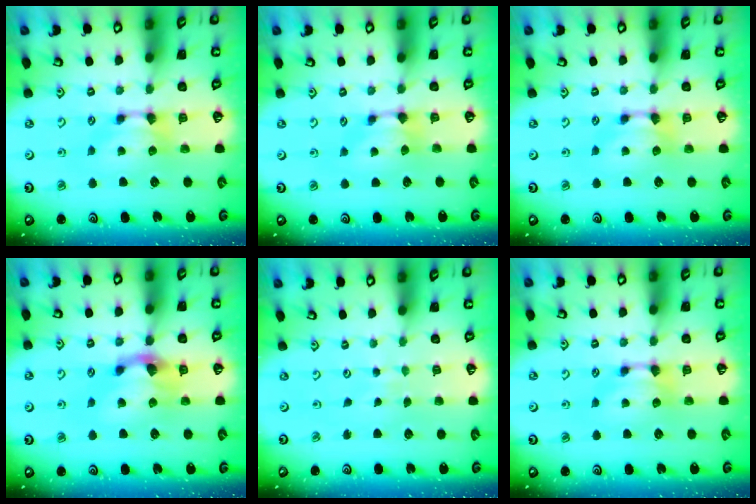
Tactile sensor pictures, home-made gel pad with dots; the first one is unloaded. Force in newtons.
{"total": 0.7, "press": 0.4, "slide": 0.6}
{"total": 0.0}
{"total": 2.9, "press": 2.2, "slide": 2.0}
{"total": 4.9, "press": 4.9, "slide": 0.3}
{"total": 0.0}